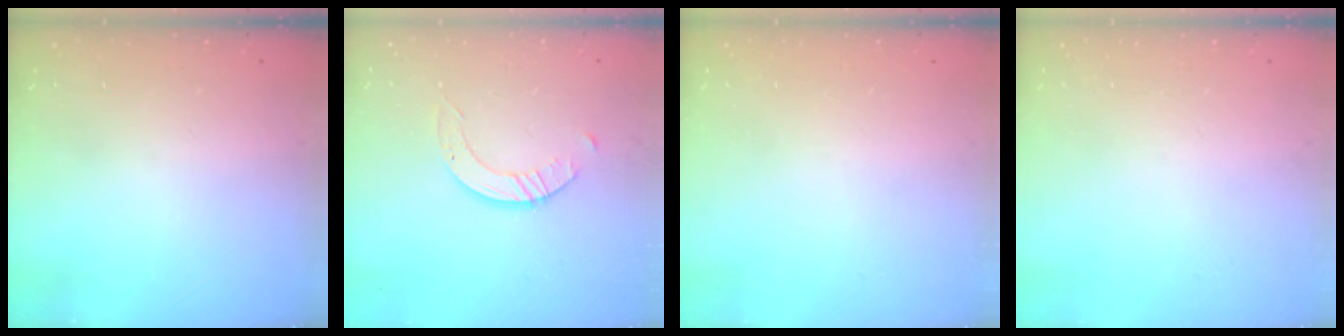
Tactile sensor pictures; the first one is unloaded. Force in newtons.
{"total": 2.4, "press": 2.4, "slide": 0.3}
{"total": 0.0}
{"total": 0.0}